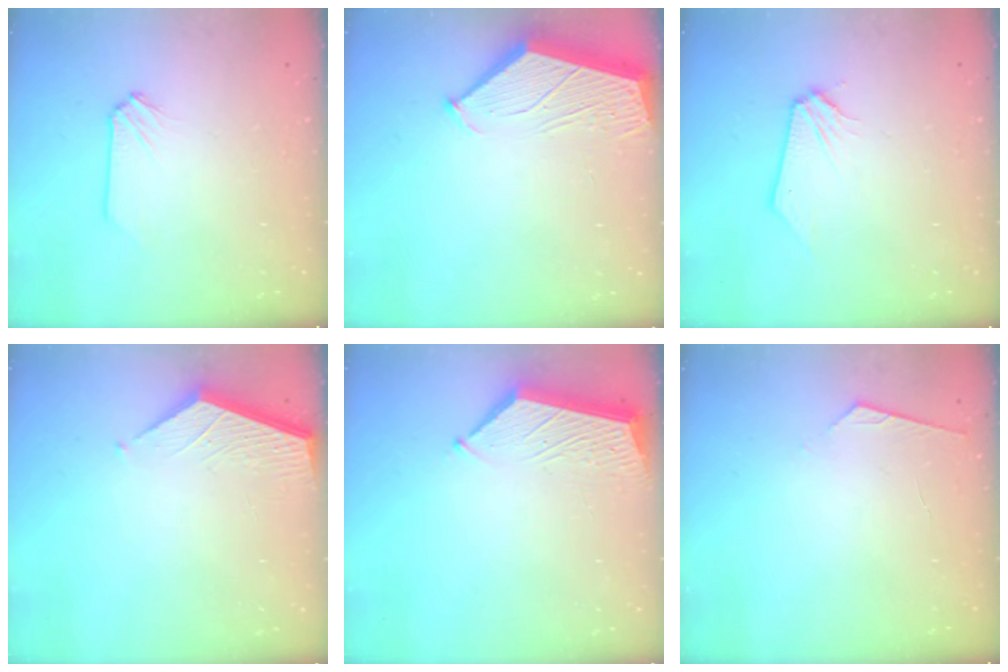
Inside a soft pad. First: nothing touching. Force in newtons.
{"total": 4.7, "press": 4.7, "slide": 0.5}
{"total": 0.0}
{"total": 3.6, "press": 3.6, "slide": 0.4}
{"total": 6.8, "press": 6.7, "slide": 0.5}
{"total": 5.7, "press": 5.6, "slide": 0.6}